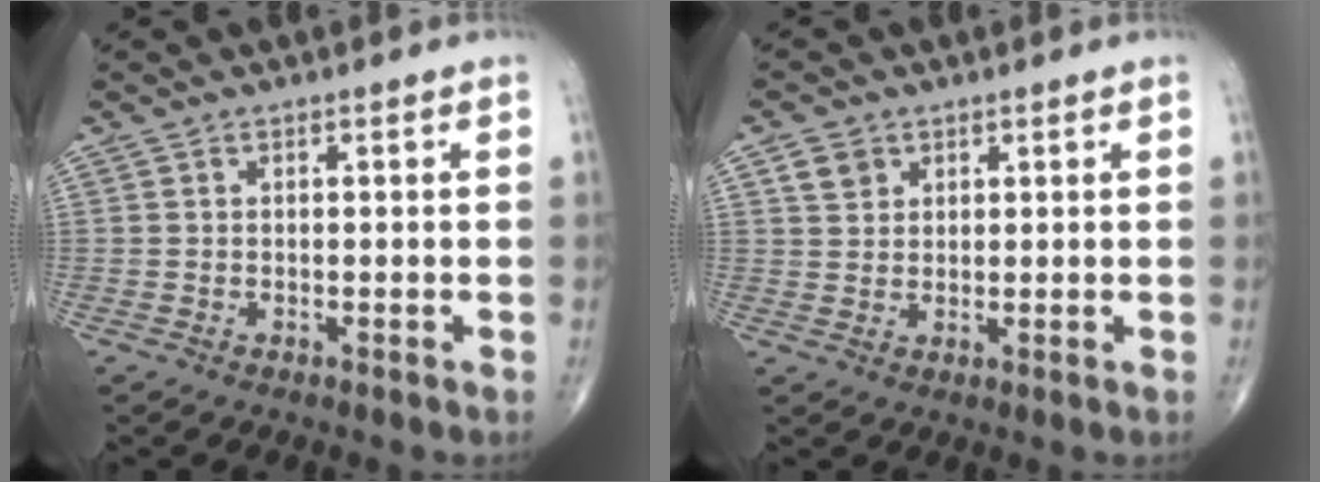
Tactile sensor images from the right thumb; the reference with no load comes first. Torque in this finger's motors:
{"motor_torque": [-0.21, 0.20, -0.04, 0.01, -0.04]}